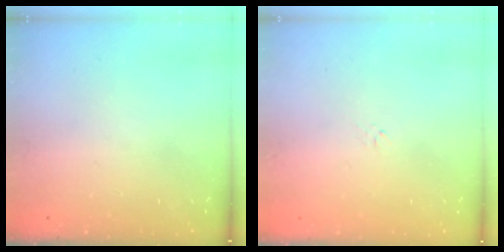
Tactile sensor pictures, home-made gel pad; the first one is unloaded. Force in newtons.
{"total": 0.7, "press": 0.5, "slide": 0.4}